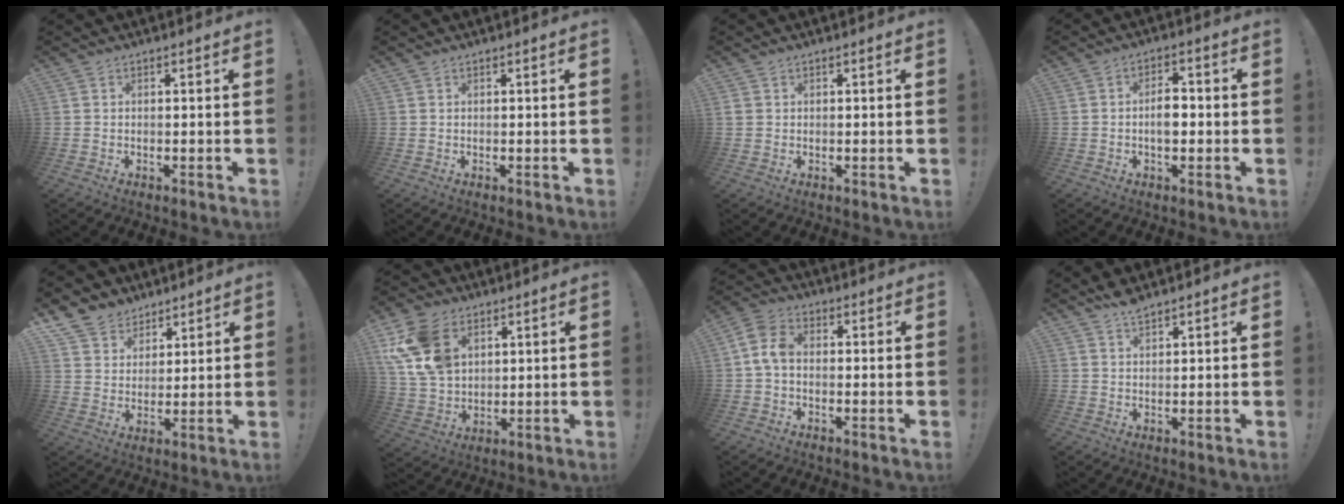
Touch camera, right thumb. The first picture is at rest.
{"total": 0.0}
{"total": 1.2, "force": [0.6, 1.0, 0.2], "torque": [-0.003, 0.003, 0.011]}
{"total": 6.1, "force": [-0.8, 3.8, 4.8], "torque": [-0.070, 0.007, -0.019]}
{"total": 8.4, "force": [6.4, 5.5, 0.7], "torque": [-0.026, -0.052, 0.128]}
{"total": 16.0, "force": [7.0, 11.1, 9.1], "torque": [-0.178, -0.025, 0.139]}
{"total": 7.1, "force": [-0.3, 4.5, 5.4], "torque": [-0.115, 0.011, -0.002]}
{"total": 3.4, "force": [3.0, 0.8, 1.6], "torque": [-0.020, -0.020, 0.051]}